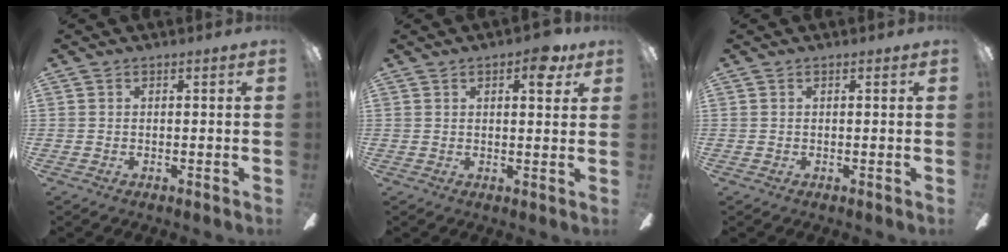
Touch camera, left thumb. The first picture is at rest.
{"total": 6.1, "force": [3.3, 2.5, 4.5], "torque": [-0.047, -0.010, 0.046]}
{"total": 0.0}